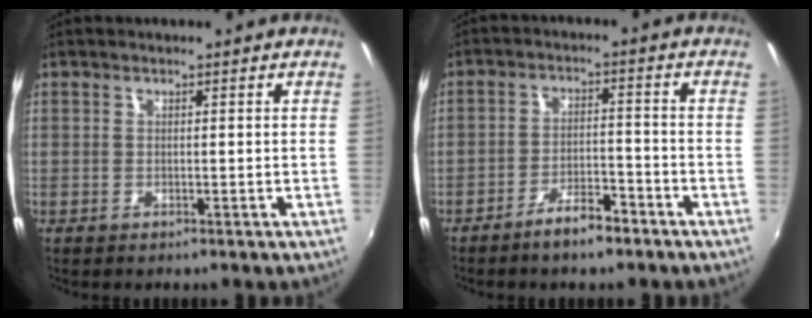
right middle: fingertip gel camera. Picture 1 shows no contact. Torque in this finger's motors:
{"motor_torque": [1.12, -1.02, 0.19, 0.03]}